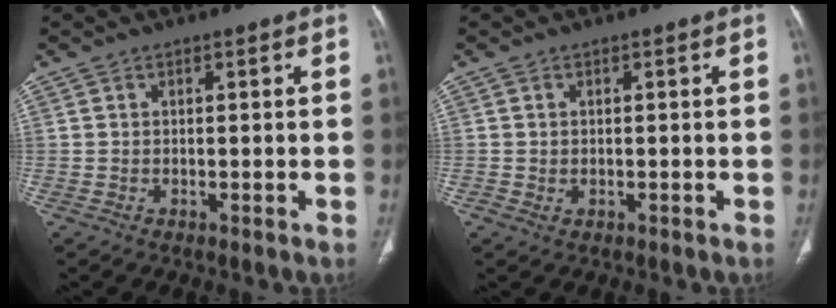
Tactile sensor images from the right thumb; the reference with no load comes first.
{"total": 1.0, "force": [-0.2, 0.8, 0.6], "torque": [-0.011, -0.001, 0.001]}